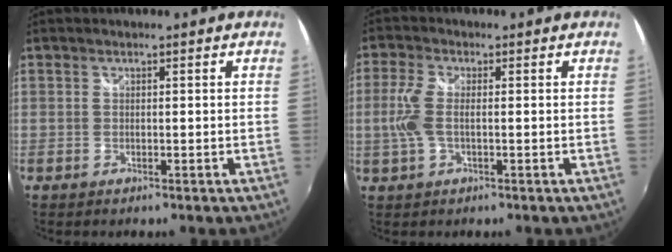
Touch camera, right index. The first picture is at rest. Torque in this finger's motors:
{"motor_torque": [0.14, -0.05, 0.13, 0.09]}